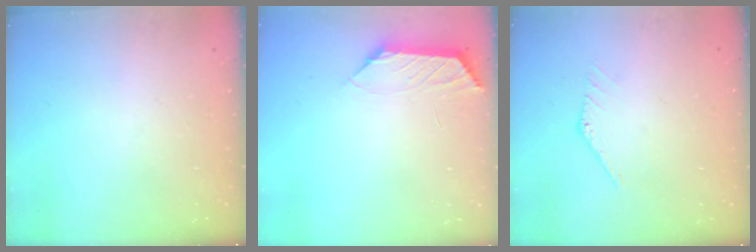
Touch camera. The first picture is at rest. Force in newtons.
{"total": 1.7, "press": 1.6, "slide": 0.5}
{"total": 1.0, "press": 1.0, "slide": 0.1}